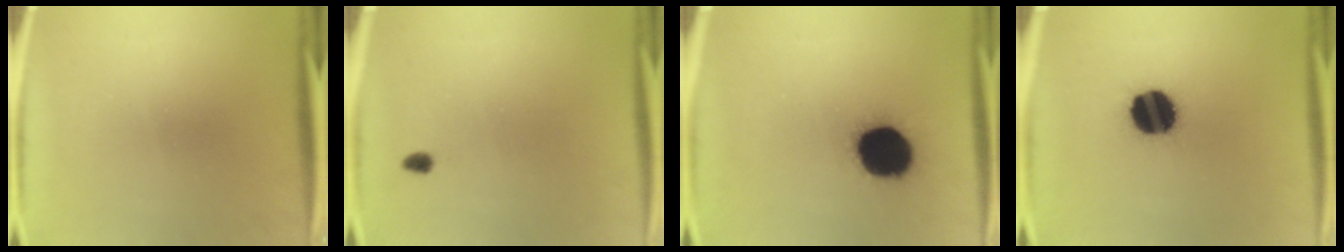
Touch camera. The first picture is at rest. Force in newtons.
{"total": 1.5}
{"total": 18.7}
{"total": 14.6}